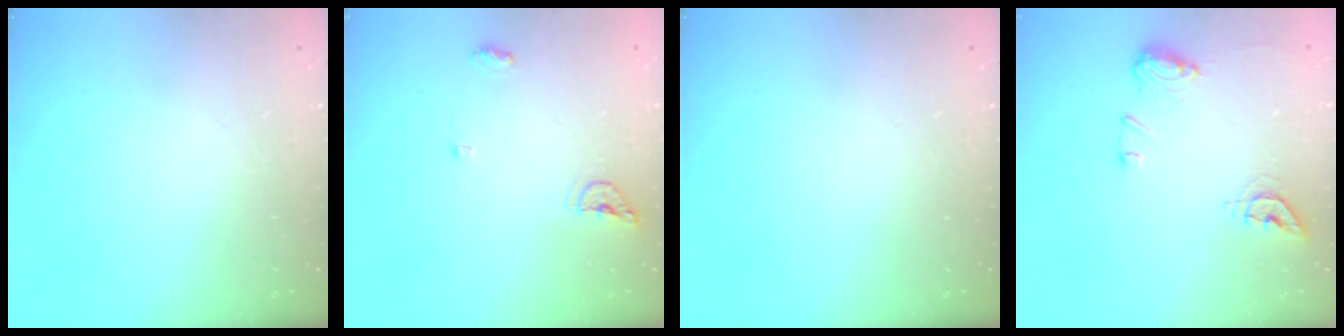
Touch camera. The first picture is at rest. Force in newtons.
{"total": 5.9, "press": 5.8, "slide": 1.0}
{"total": 0.0}
{"total": 10.5, "press": 10.5, "slide": 0.7}